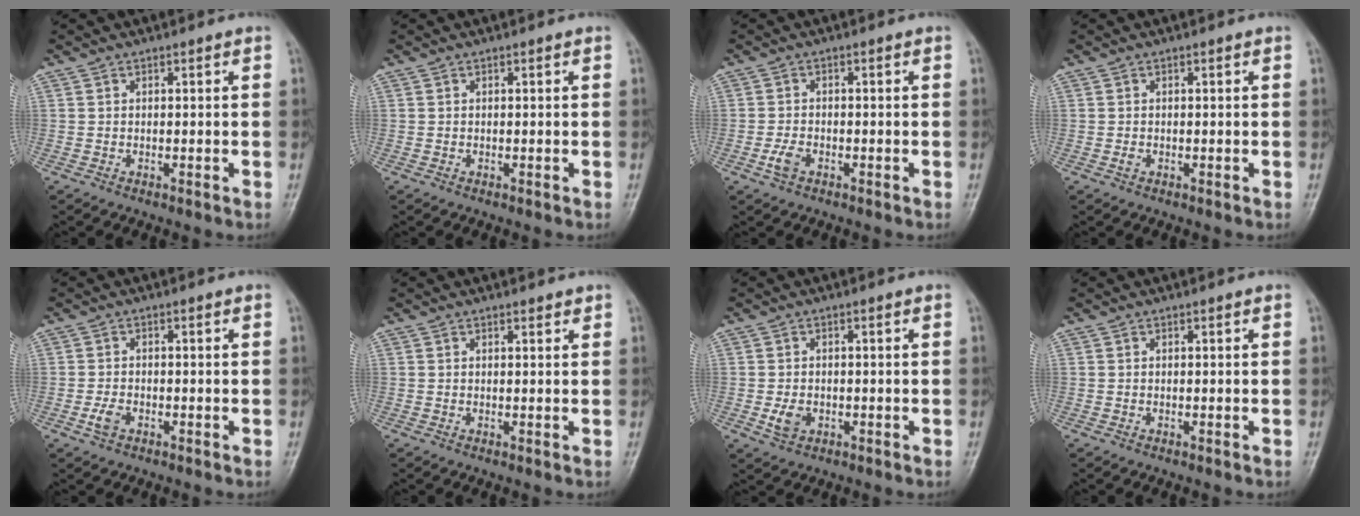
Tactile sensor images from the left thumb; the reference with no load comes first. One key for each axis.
{"total": 0.0}
{"total": 2.7, "fx": -1.3, "fy": 1.5, "fz": 1.7, "tx": -0.040, "ty": 0.006, "tz": -0.027}
{"total": 0.8, "fx": -0.2, "fy": 0.5, "fz": 0.6, "tx": -0.009, "ty": 0.002, "tz": -0.002}
{"total": 2.3, "fx": -1.1, "fy": 1.4, "fz": 1.5, "tx": -0.034, "ty": 0.005, "tz": -0.023}
{"total": 1.0, "fx": 0.8, "fy": 0.3, "fz": 0.5, "tx": -0.008, "ty": -0.005, "tz": 0.011}
{"total": 3.1, "fx": -0.9, "fy": 2.2, "fz": 2.0, "tx": -0.033, "ty": 0.001, "tz": -0.013}
{"total": 0.0}